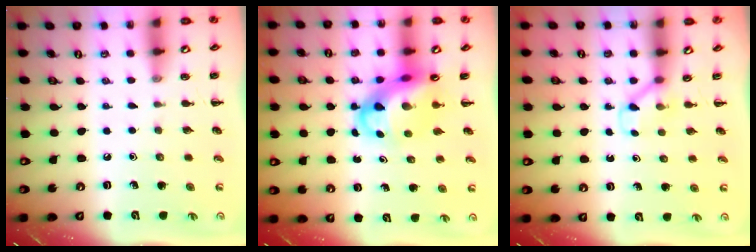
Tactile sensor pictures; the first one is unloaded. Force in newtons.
{"total": 7.3, "press": 6.9, "slide": 2.3}
{"total": 2.8, "press": 2.6, "slide": 0.9}